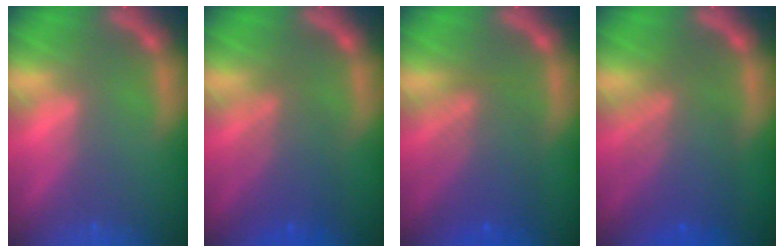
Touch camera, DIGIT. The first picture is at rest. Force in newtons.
{"total": 5.1}
{"total": 6.0}
{"total": 7.1}